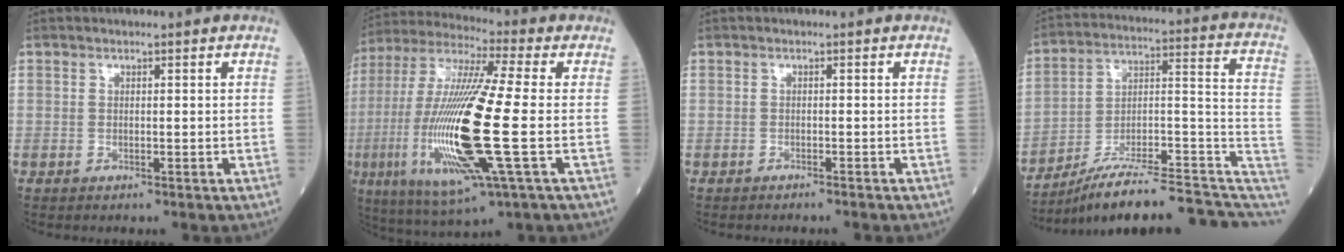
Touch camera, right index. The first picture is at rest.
{"total": 22.0, "force": [-3.7, 1.7, 21.6], "torque": [-0.482, -0.025, -0.068]}
{"total": 1.9, "force": [-1.7, -0.1, 0.8], "torque": [-0.013, 0.001, -0.019]}
{"total": 19.2, "force": [-15.8, 3.5, 10.4], "torque": [-0.107, 0.060, -0.234]}